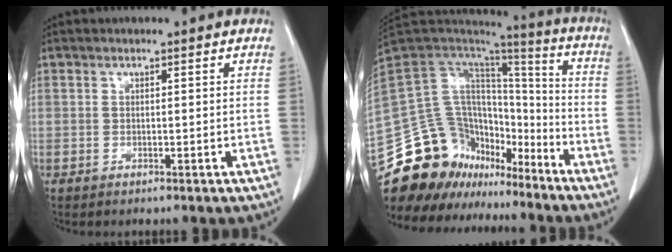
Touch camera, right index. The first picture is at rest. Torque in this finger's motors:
{"motor_torque": [-0.18, -0.24, -0.21, -0.11]}